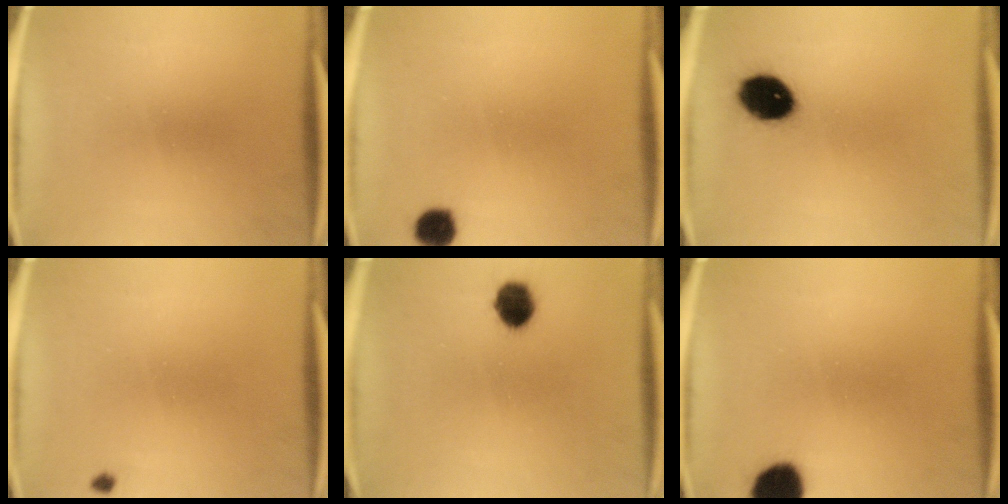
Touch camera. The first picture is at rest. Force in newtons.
{"total": 4.1}
{"total": 10.8}
{"total": 0.7}
{"total": 6.5}
{"total": 8.6}